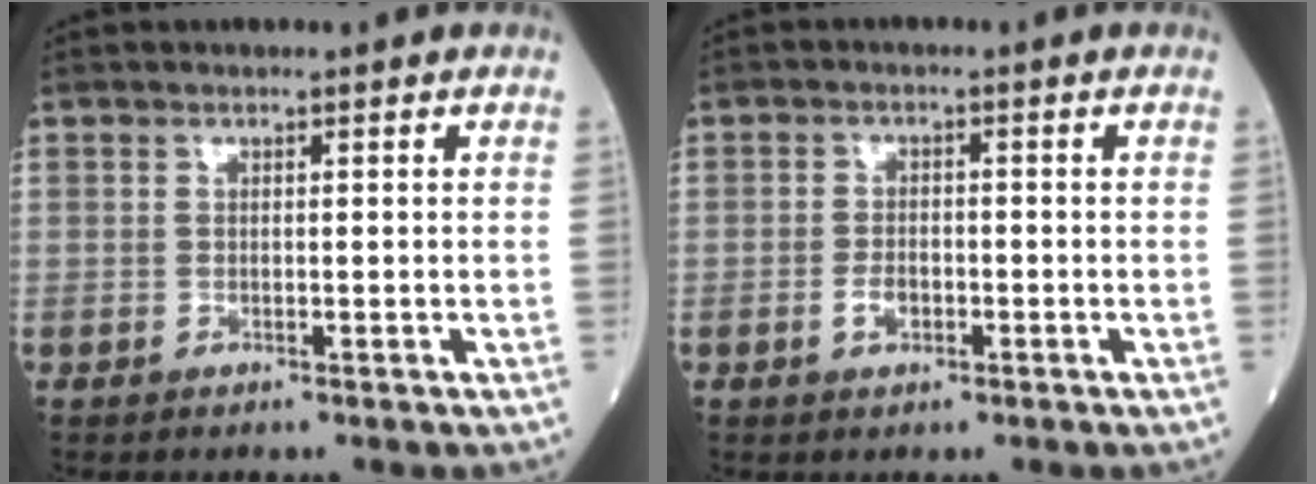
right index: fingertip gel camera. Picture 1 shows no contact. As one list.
[{"total": 2.7, "force": [-1.1, 1.5, 2.0], "torque": [-0.039, 0.004, -0.017]}]